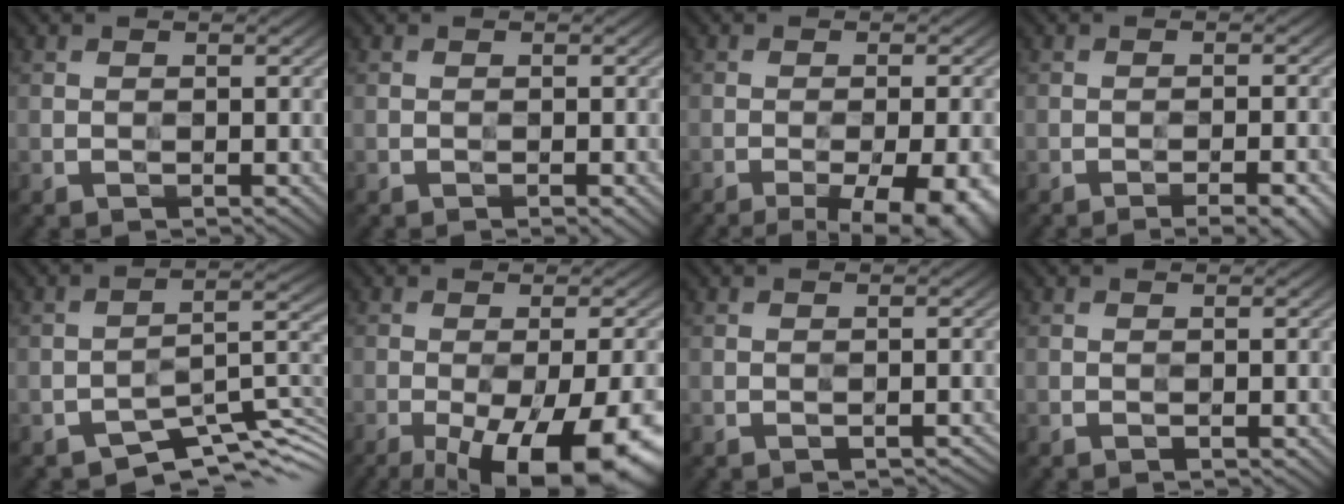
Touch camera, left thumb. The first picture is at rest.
{"total": 0.7, "force": [-0.5, 0.0, 0.6], "torque": [-0.009, 0.000, -0.009]}
{"total": 11.1, "force": [-6.1, 3.3, 8.6], "torque": [-0.109, -0.008, -0.067]}
{"total": 4.6, "force": [-3.0, 0.8, 3.3], "torque": [-0.050, 0.016, -0.044]}
{"total": 7.5, "force": [-5.6, 2.5, 4.3], "torque": [-0.053, -0.003, -0.099]}
{"total": 16.4, "force": [-8.4, 5.1, 13.2], "torque": [-0.185, -0.018, -0.108]}
{"total": 0.7, "force": [-0.6, 0.1, 0.4], "torque": [-0.004, 0.002, -0.008]}
{"total": 0.0}